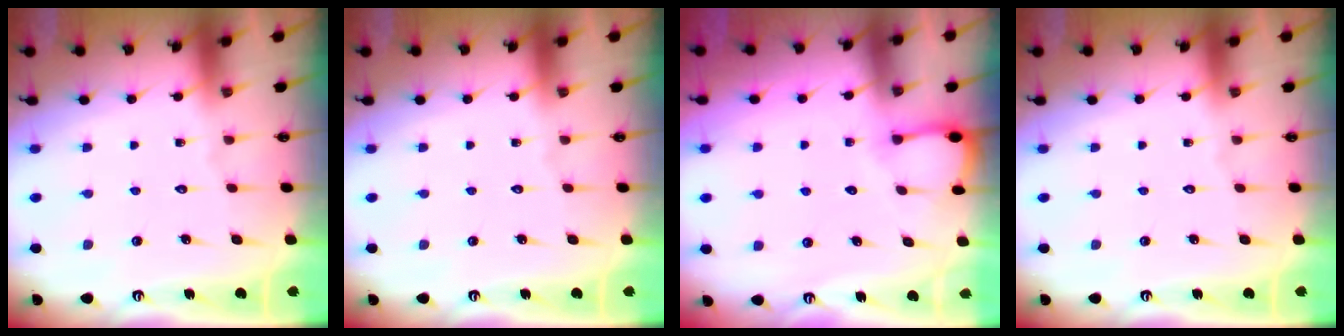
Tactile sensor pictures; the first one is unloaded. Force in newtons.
{"total": 0.0}
{"total": 3.2, "press": 3.2, "slide": 0.3}
{"total": 0.0}